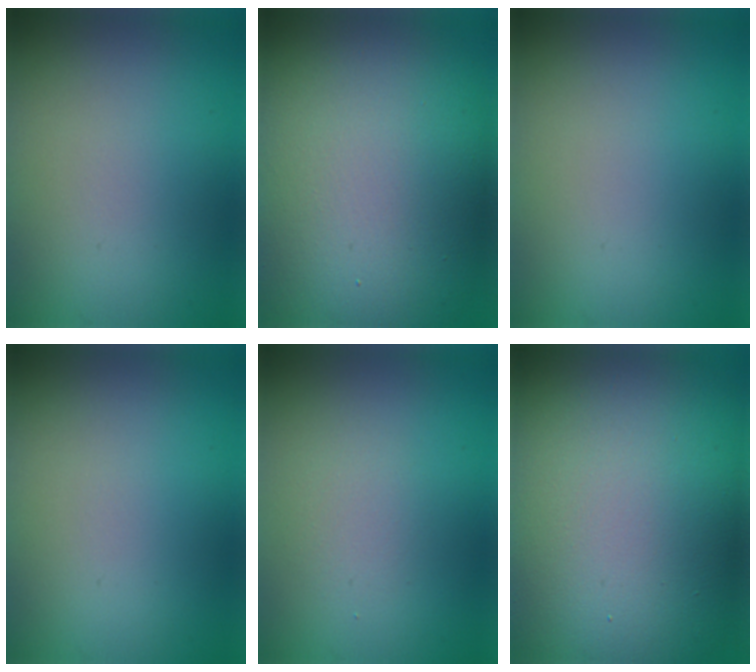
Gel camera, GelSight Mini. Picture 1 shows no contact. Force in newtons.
{"total": 16.3, "press": 16.2, "slide": 1.4}
{"total": 0.0}
{"total": 0.0}
{"total": 1.5, "press": 1.5, "slide": 0.1}
{"total": 19.8, "press": 19.8, "slide": 1.1}